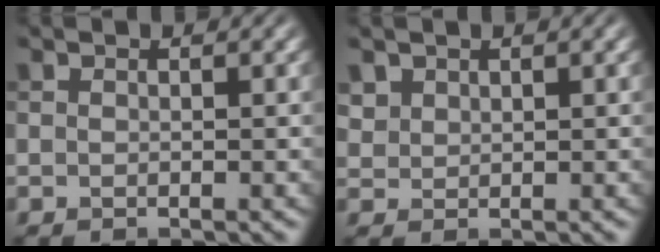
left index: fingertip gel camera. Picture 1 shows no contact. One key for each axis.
{"total": 1.4, "fx": 0.9, "fy": 1.0, "fz": 0.2, "tx": -0.009, "ty": -0.001, "tz": 0.024}